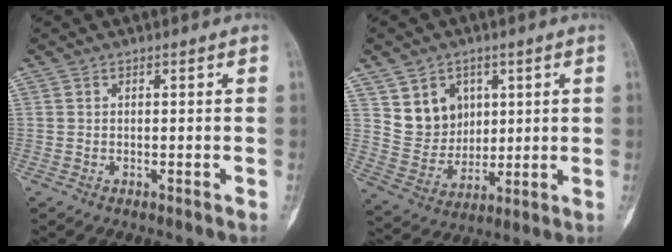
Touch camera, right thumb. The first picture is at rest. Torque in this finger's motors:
{"motor_torque": [-0.01, 1.75, 0.14, -0.02, 0.01]}